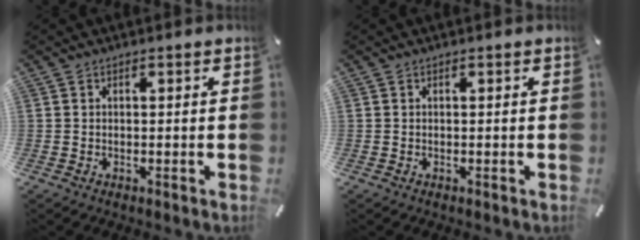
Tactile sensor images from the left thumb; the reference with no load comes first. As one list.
[{"total": 0.0}]